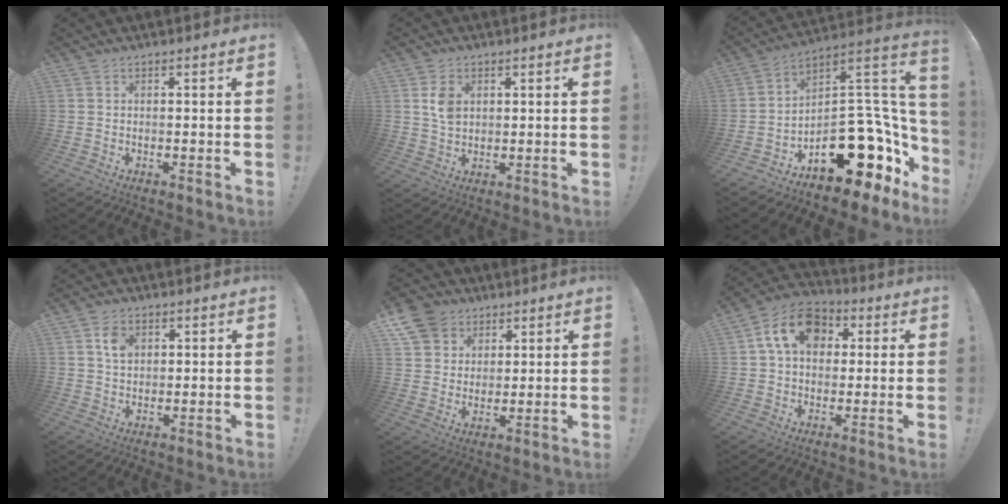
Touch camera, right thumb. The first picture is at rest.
{"total": 5.1, "force": [1.6, 3.6, 3.3], "torque": [-0.046, 0.000, 0.027]}
{"total": 19.3, "force": [-7.4, 11.2, 13.8], "torque": [-0.151, 0.032, -0.103]}
{"total": 4.7, "force": [1.8, 3.3, 2.9], "torque": [-0.039, -0.001, 0.030]}
{"total": 10.5, "force": [5.8, 8.2, 2.9], "torque": [-0.046, -0.034, 0.118]}
{"total": 13.8, "force": [4.2, 10.0, 8.5], "torque": [-0.137, 0.005, 0.083]}